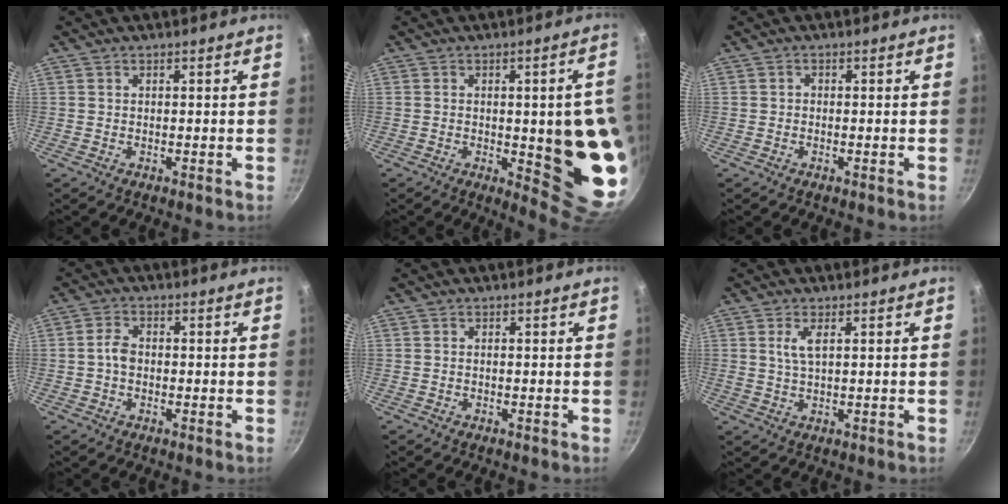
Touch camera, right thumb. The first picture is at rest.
{"total": 16.5, "force": [-1.6, 5.0, 15.6], "torque": [-0.148, -0.001, -0.014]}
{"total": 0.6, "force": [-0.2, 0.5, 0.2], "torque": [-0.002, 0.002, -0.005]}
{"total": 3.2, "force": [-0.5, 2.3, 2.2], "torque": [-0.036, 0.015, -0.014]}
{"total": 0.0}
{"total": 3.4, "force": [1.1, 1.2, 3.0], "torque": [-0.058, -0.004, 0.024]}